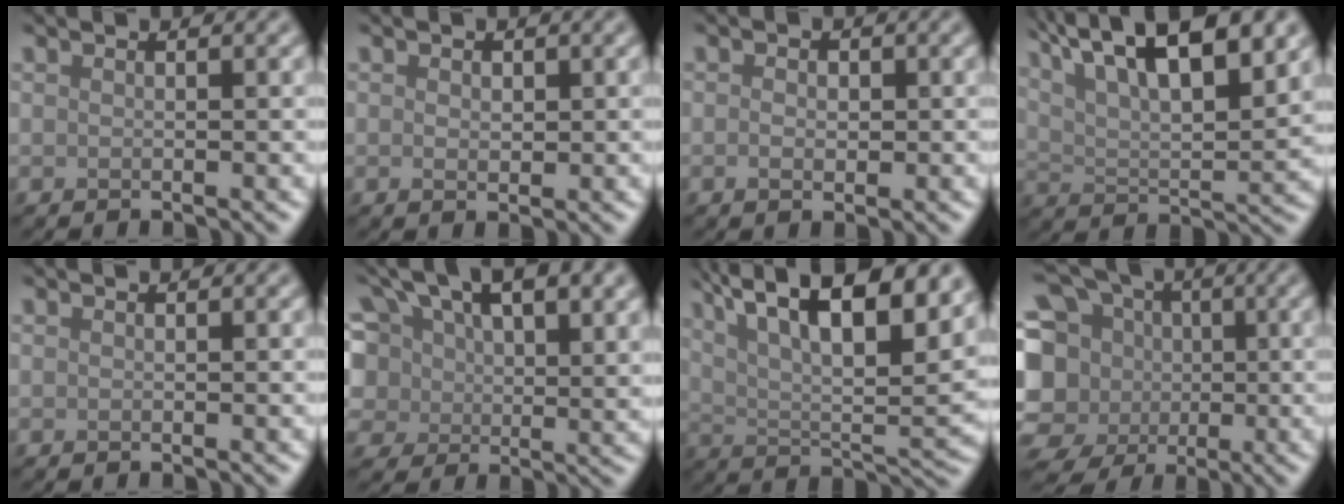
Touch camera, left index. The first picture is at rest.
{"total": 0.9, "force": [0.2, 0.6, 0.6], "torque": [-0.009, -0.003, 0.003]}
{"total": 1.5, "force": [-0.1, 1.0, 1.1], "torque": [-0.008, -0.001, -0.005]}
{"total": 14.2, "force": [8.7, 5.0, 10.1], "torque": [-0.155, 0.034, 0.105]}
{"total": 0.0}
{"total": 15.2, "force": [7.6, 8.2, 10.3], "torque": [-0.188, 0.034, 0.102]}
{"total": 15.5, "force": [8.5, 5.5, 11.8], "torque": [-0.177, 0.023, 0.113]}
{"total": 12.1, "force": [-1.1, 10.6, 5.7], "torque": [-0.147, 0.014, -0.024]}